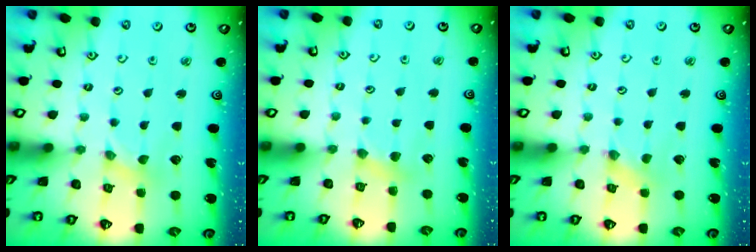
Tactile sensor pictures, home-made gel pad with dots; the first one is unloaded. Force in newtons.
{"total": 4.2, "press": 4.1, "slide": 0.6}
{"total": 0.0}